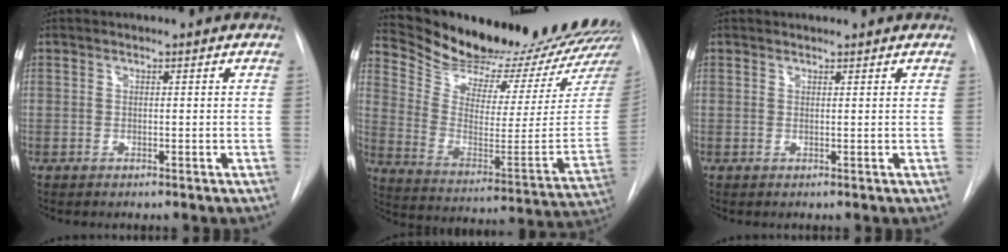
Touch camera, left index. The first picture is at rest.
{"total": 26.4, "force": [24.6, 2.0, 9.5], "torque": [-0.156, -0.118, 0.345]}
{"total": 1.4, "force": [1.3, 0.4, 0.2], "torque": [-0.008, 0.014, 0.018]}